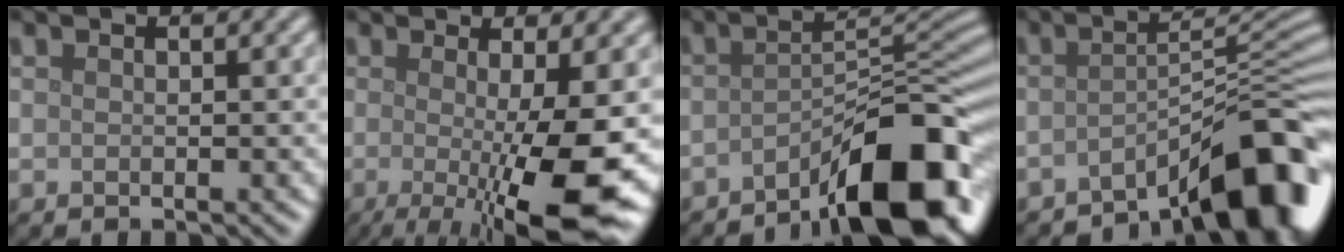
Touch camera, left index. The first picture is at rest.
{"total": 11.8, "force": [-2.3, 2.7, 11.3], "torque": [-0.155, -0.024, -0.030]}
{"total": 10.2, "force": [-6.0, 2.6, 7.8], "torque": [-0.102, 0.014, -0.101]}
{"total": 9.9, "force": [-6.0, 2.2, 7.5], "torque": [-0.086, 0.016, -0.102]}